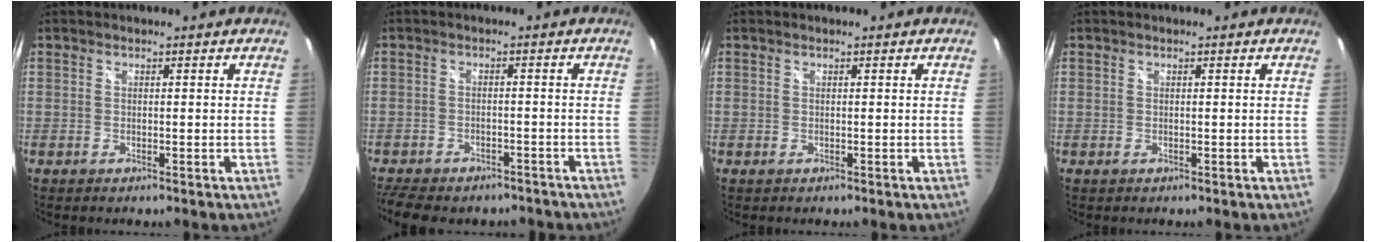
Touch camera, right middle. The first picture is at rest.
{"total": 12.8, "force": [-10.3, 5.2, 5.4], "torque": [-0.126, -0.021, -0.148]}
{"total": 0.0}
{"total": 0.0}